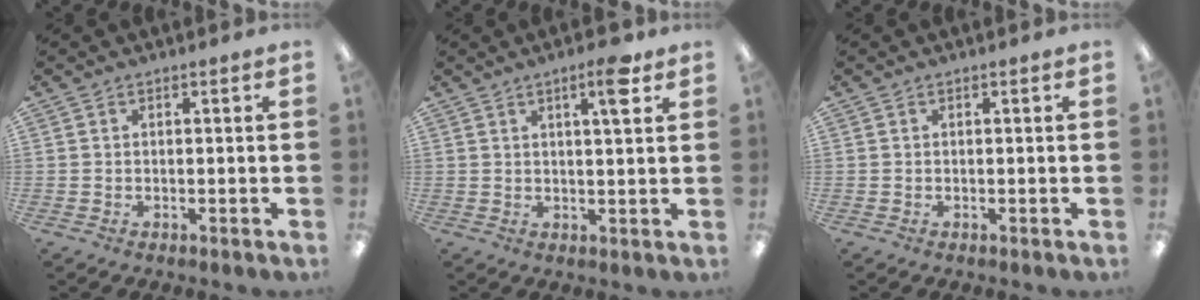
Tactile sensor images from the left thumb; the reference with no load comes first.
{"total": 6.2, "force": [3.6, 1.1, 4.9], "torque": [-0.066, -0.013, 0.051]}
{"total": 0.0}